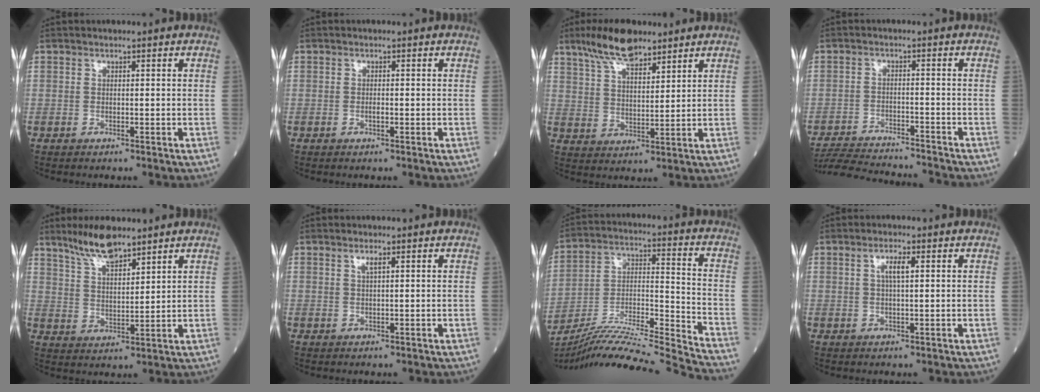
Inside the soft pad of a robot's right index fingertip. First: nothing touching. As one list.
[{"total": 0.7, "force": [-0.2, 0.2, 0.6], "torque": [-0.012, 0.001, -0.005]}, {"total": 9.2, "force": [7.0, 2.6, 5.3], "torque": [-0.106, 0.012, 0.131]}, {"total": 12.3, "force": [-11.9, 0.6, 3.1], "torque": [-0.054, -0.004, -0.180]}, {"total": 7.7, "force": [6.3, 1.6, 4.2], "torque": [-0.091, 0.003, 0.125]}, {"total": 1.3, "force": [0.6, 0.1, 1.1], "torque": [-0.025, 0.001, 0.011]}, {"total": 22.5, "force": [-20.9, -2.8, 7.8], "torque": [-0.154, -0.022, -0.347]}, {"total": 2.8, "force": [0.8, 0.4, 2.6], "torque": [-0.053, 0.002, 0.014]}]